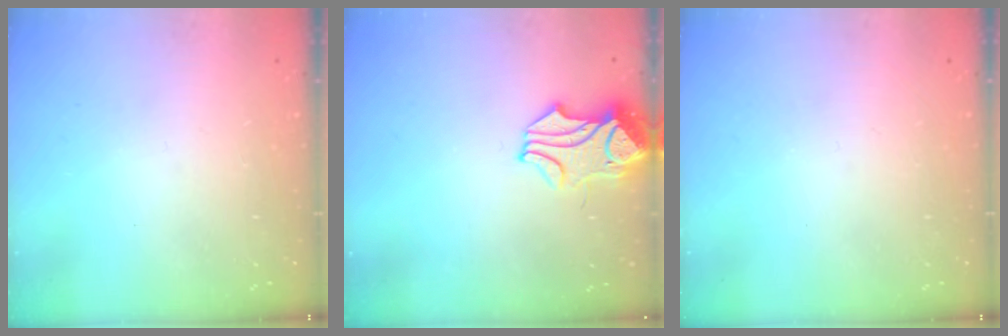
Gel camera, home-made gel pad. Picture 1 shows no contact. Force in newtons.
{"total": 1.3, "press": 0.2, "slide": 1.3}
{"total": 0.0}